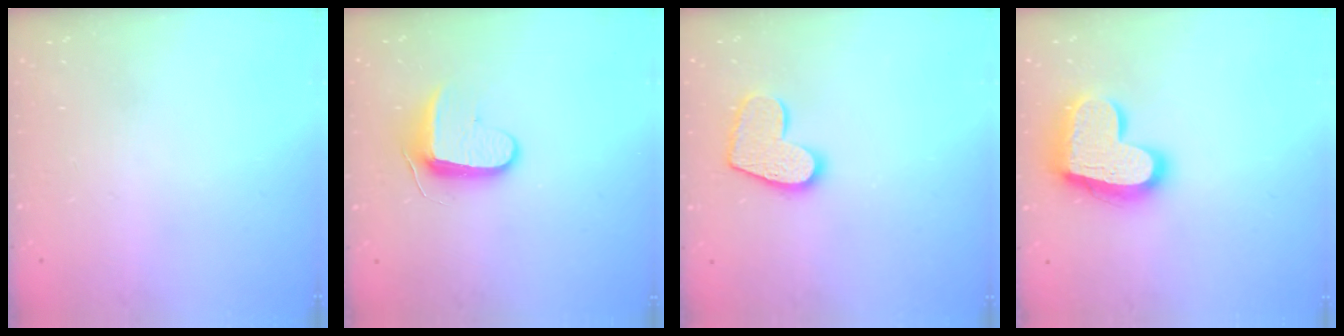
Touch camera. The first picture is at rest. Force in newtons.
{"total": 8.7, "press": 8.7, "slide": 0.9}
{"total": 12.1, "press": 12.0, "slide": 0.8}
{"total": 18.2, "press": 18.1, "slide": 1.4}